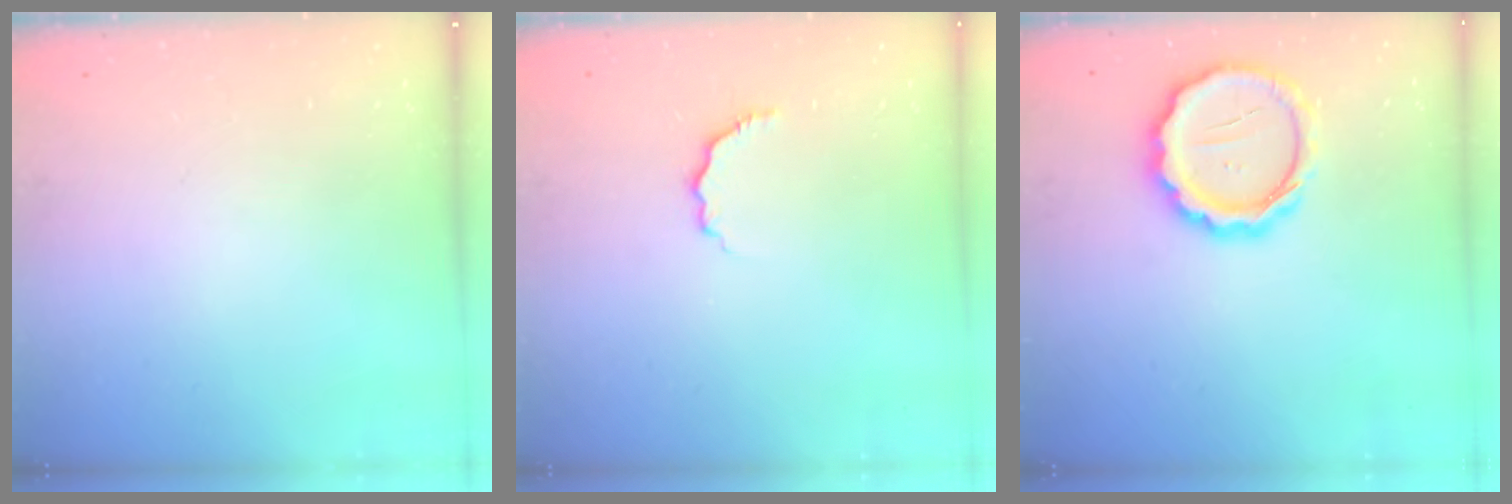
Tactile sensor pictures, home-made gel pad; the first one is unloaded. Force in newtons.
{"total": 4.3, "press": 4.3, "slide": 0.7}
{"total": 14.7, "press": 14.4, "slide": 3.1}